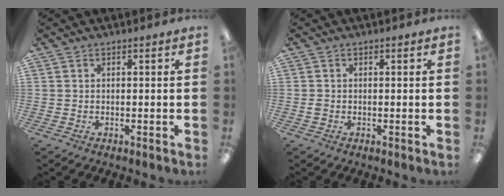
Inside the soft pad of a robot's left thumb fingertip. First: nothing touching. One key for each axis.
{"total": 1.0, "fx": -0.2, "fy": 0.8, "fz": 0.4, "tx": -0.008, "ty": 0.004, "tz": -0.005}